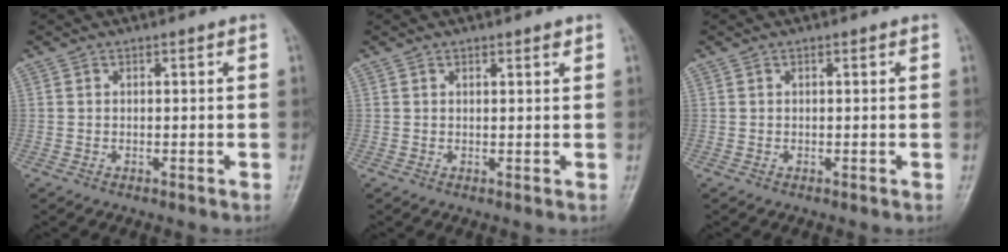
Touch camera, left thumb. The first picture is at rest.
{"total": 1.2, "force": [0.9, 0.4, 0.7], "torque": [-0.007, -0.004, 0.013]}
{"total": 0.0}